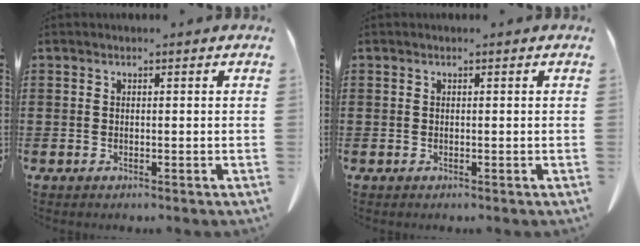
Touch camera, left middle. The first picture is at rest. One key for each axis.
{"total": 0.0}